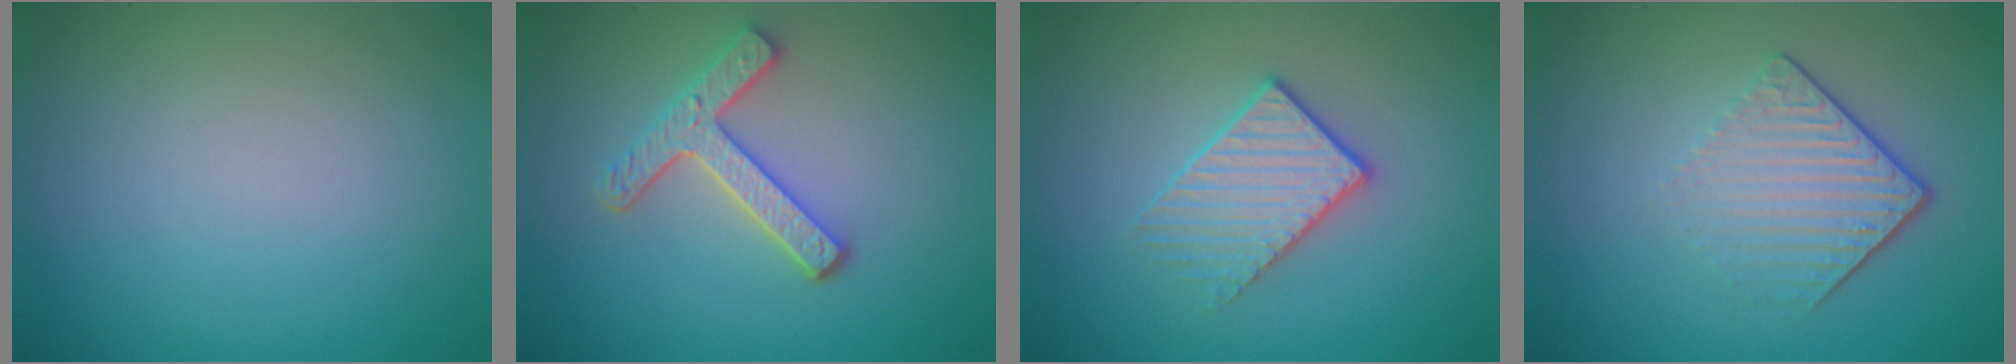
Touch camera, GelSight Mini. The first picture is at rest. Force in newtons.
{"total": 3.7, "press": 3.0, "slide": 2.1}
{"total": 2.6, "press": 2.3, "slide": 1.2}
{"total": 4.2, "press": 2.7, "slide": 3.3}